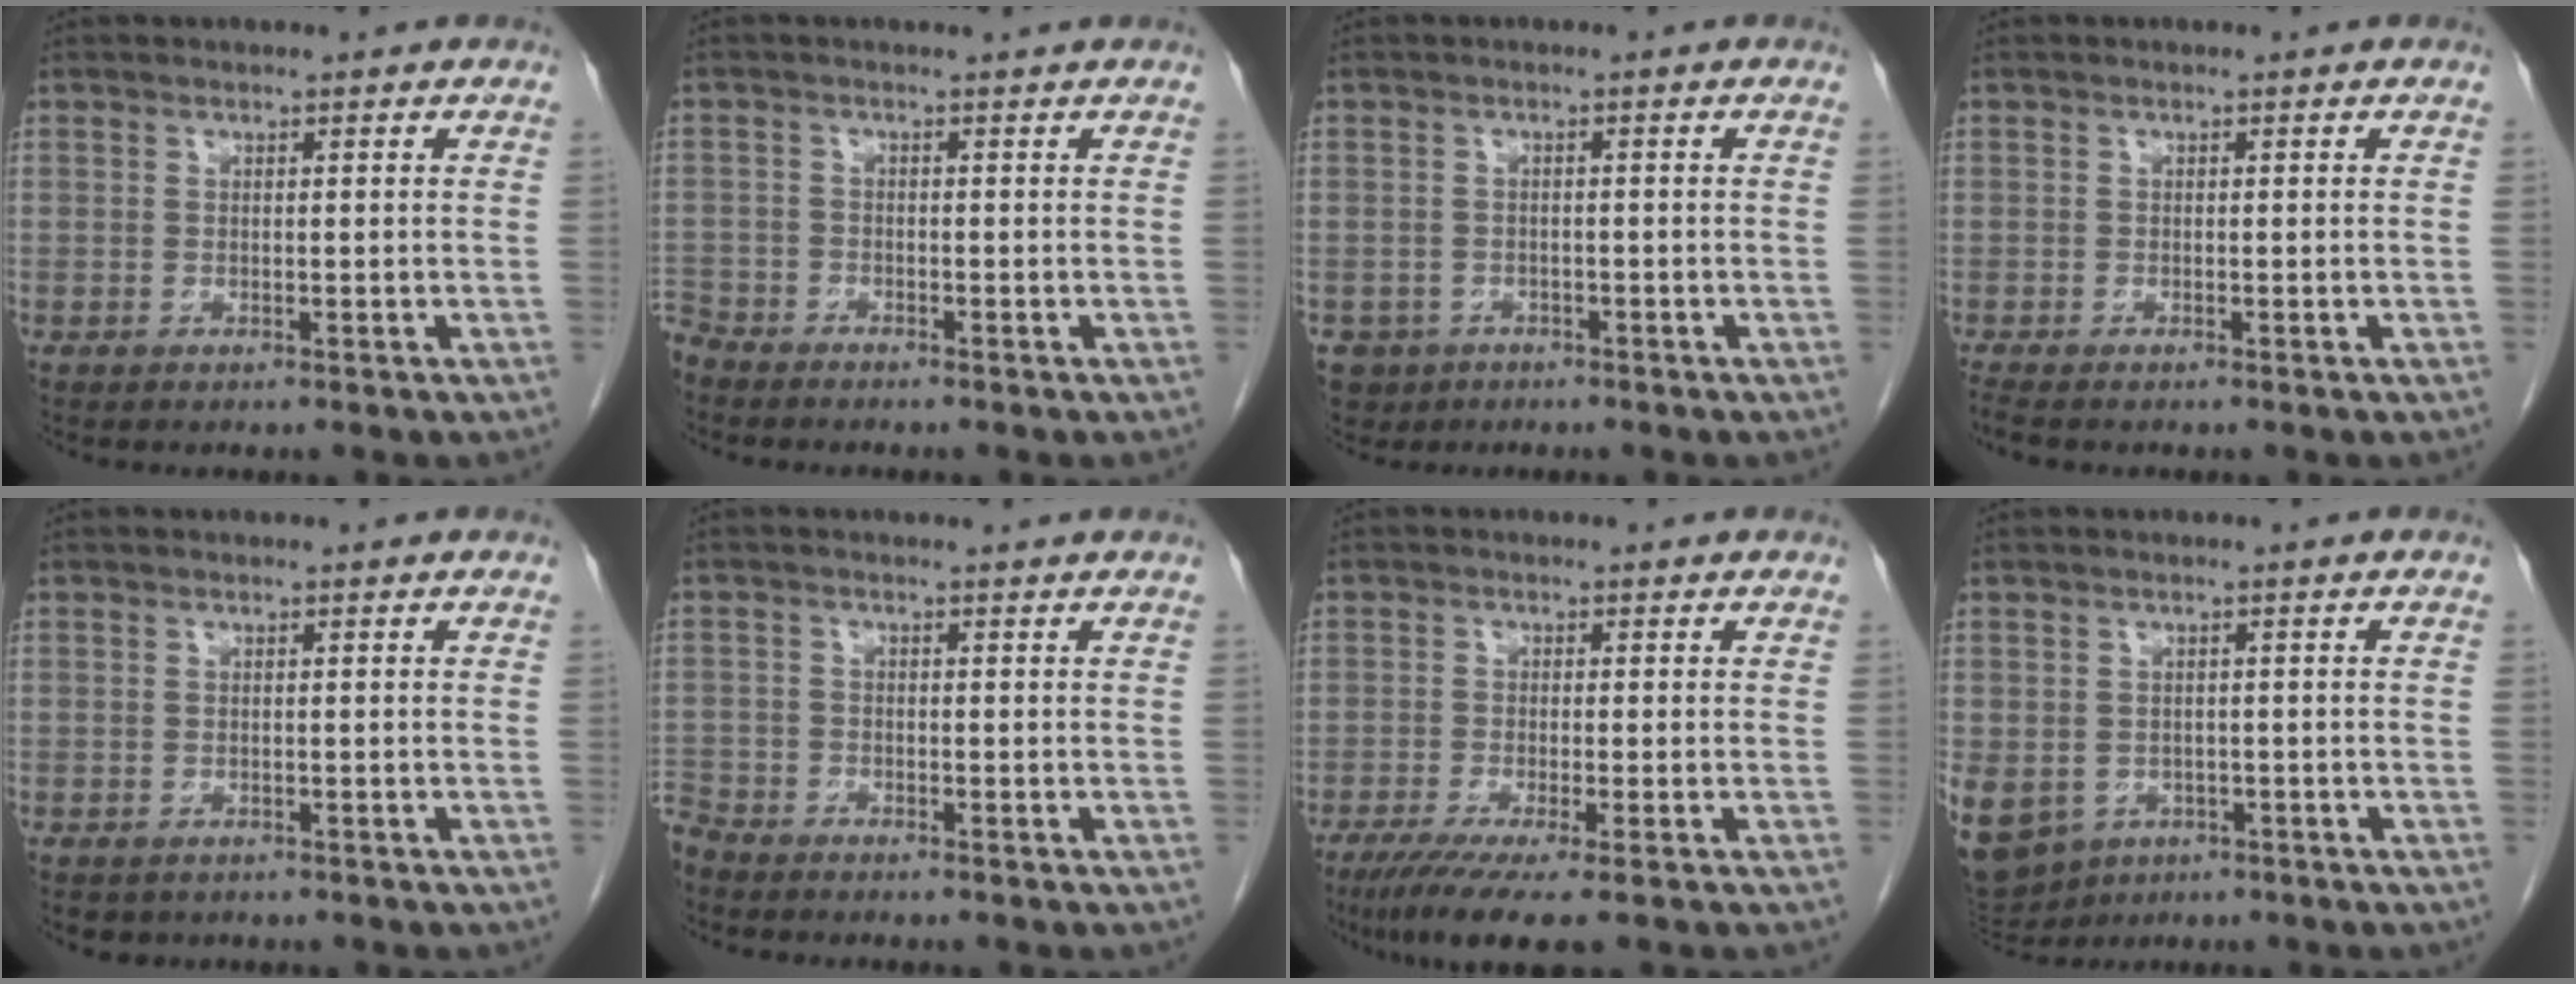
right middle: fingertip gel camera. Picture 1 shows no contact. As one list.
[{"total": 3.2, "force": [-2.8, 1.2, 0.8], "torque": [-0.007, 0.002, -0.053]}, {"total": 3.8, "force": [-2.2, 3.1, 0.2], "torque": [-0.002, 0.006, -0.032]}, {"total": 1.3, "force": [-1.2, 0.1, 0.5], "torque": [-0.016, -0.006, -0.023]}, {"total": 2.0, "force": [-1.5, 1.3, 0.3], "torque": [-0.012, -0.001, -0.019]}, {"total": 3.6, "force": [-3.3, 1.1, 0.7], "torque": [-0.003, -0.003, -0.063]}, {"total": 6.8, "force": [-4.6, 0.0, 5.0], "torque": [-0.080, -0.018, -0.077]}, {"total": 20.9, "force": [-8.8, 16.8, 8.6], "torque": [-0.307, -0.018, -0.118]}]